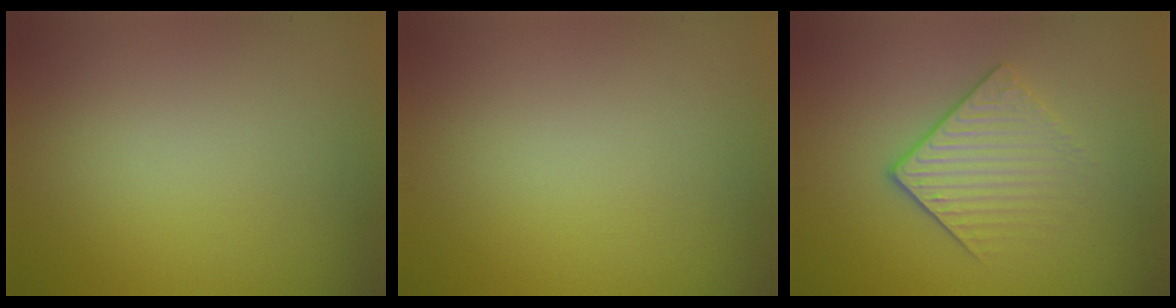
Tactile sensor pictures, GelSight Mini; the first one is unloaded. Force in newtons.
{"total": 0.0}
{"total": 4.1, "press": 2.7, "slide": 3.2}